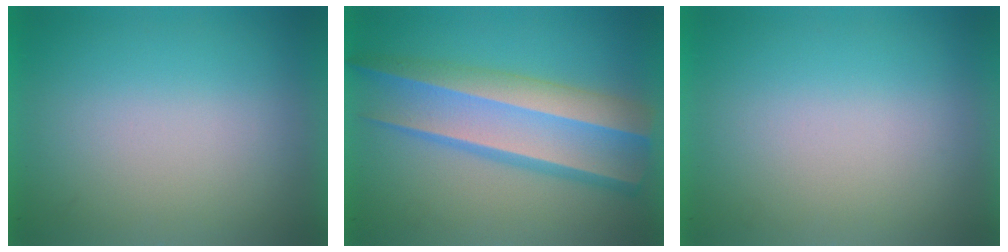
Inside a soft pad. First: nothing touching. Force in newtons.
{"total": 6.6}
{"total": 0.0}